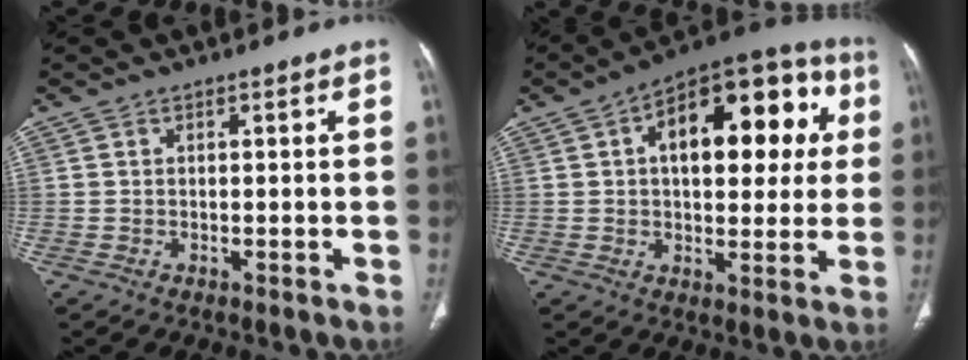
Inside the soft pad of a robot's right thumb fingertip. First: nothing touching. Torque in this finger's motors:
{"motor_torque": [-0.64, 1.47, 0.85, 0.68, 0.12]}